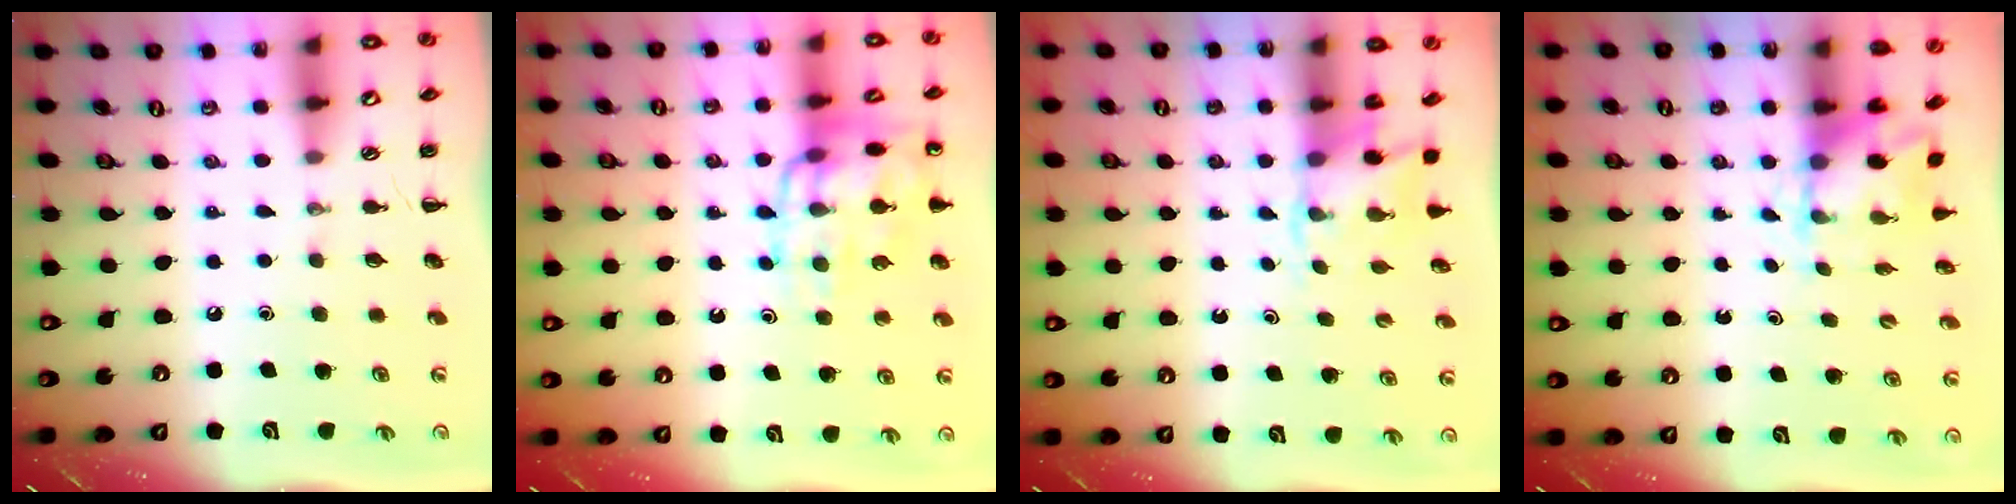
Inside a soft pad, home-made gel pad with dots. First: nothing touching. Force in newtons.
{"total": 15.0, "press": 14.9, "slide": 1.6}
{"total": 2.8, "press": 2.6, "slide": 1.0}
{"total": 2.7, "press": 2.5, "slide": 0.9}